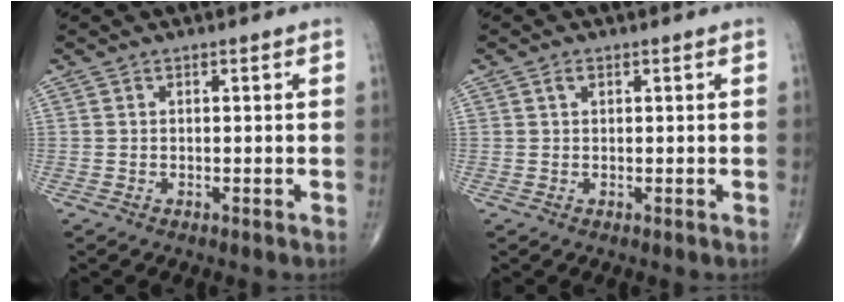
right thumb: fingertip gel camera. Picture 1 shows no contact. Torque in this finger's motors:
{"motor_torque": [-0.12, 0.01, 0.17, 0.13, -0.03]}